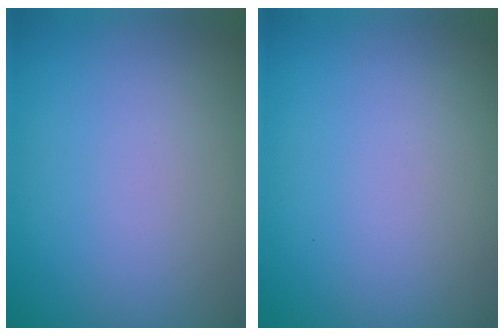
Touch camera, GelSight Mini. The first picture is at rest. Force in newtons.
{"total": 0.0}